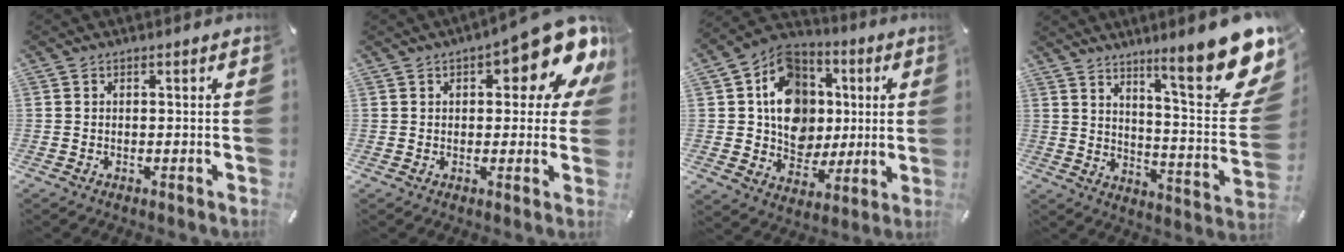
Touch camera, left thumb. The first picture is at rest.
{"total": 15.8, "force": [8.4, 6.0, 11.9], "torque": [-0.148, -0.057, 0.136]}
{"total": 15.1, "force": [1.9, 13.6, 6.4], "torque": [-0.092, -0.007, 0.045]}
{"total": 20.2, "force": [13.0, 4.9, 14.7], "torque": [-0.208, -0.101, 0.204]}